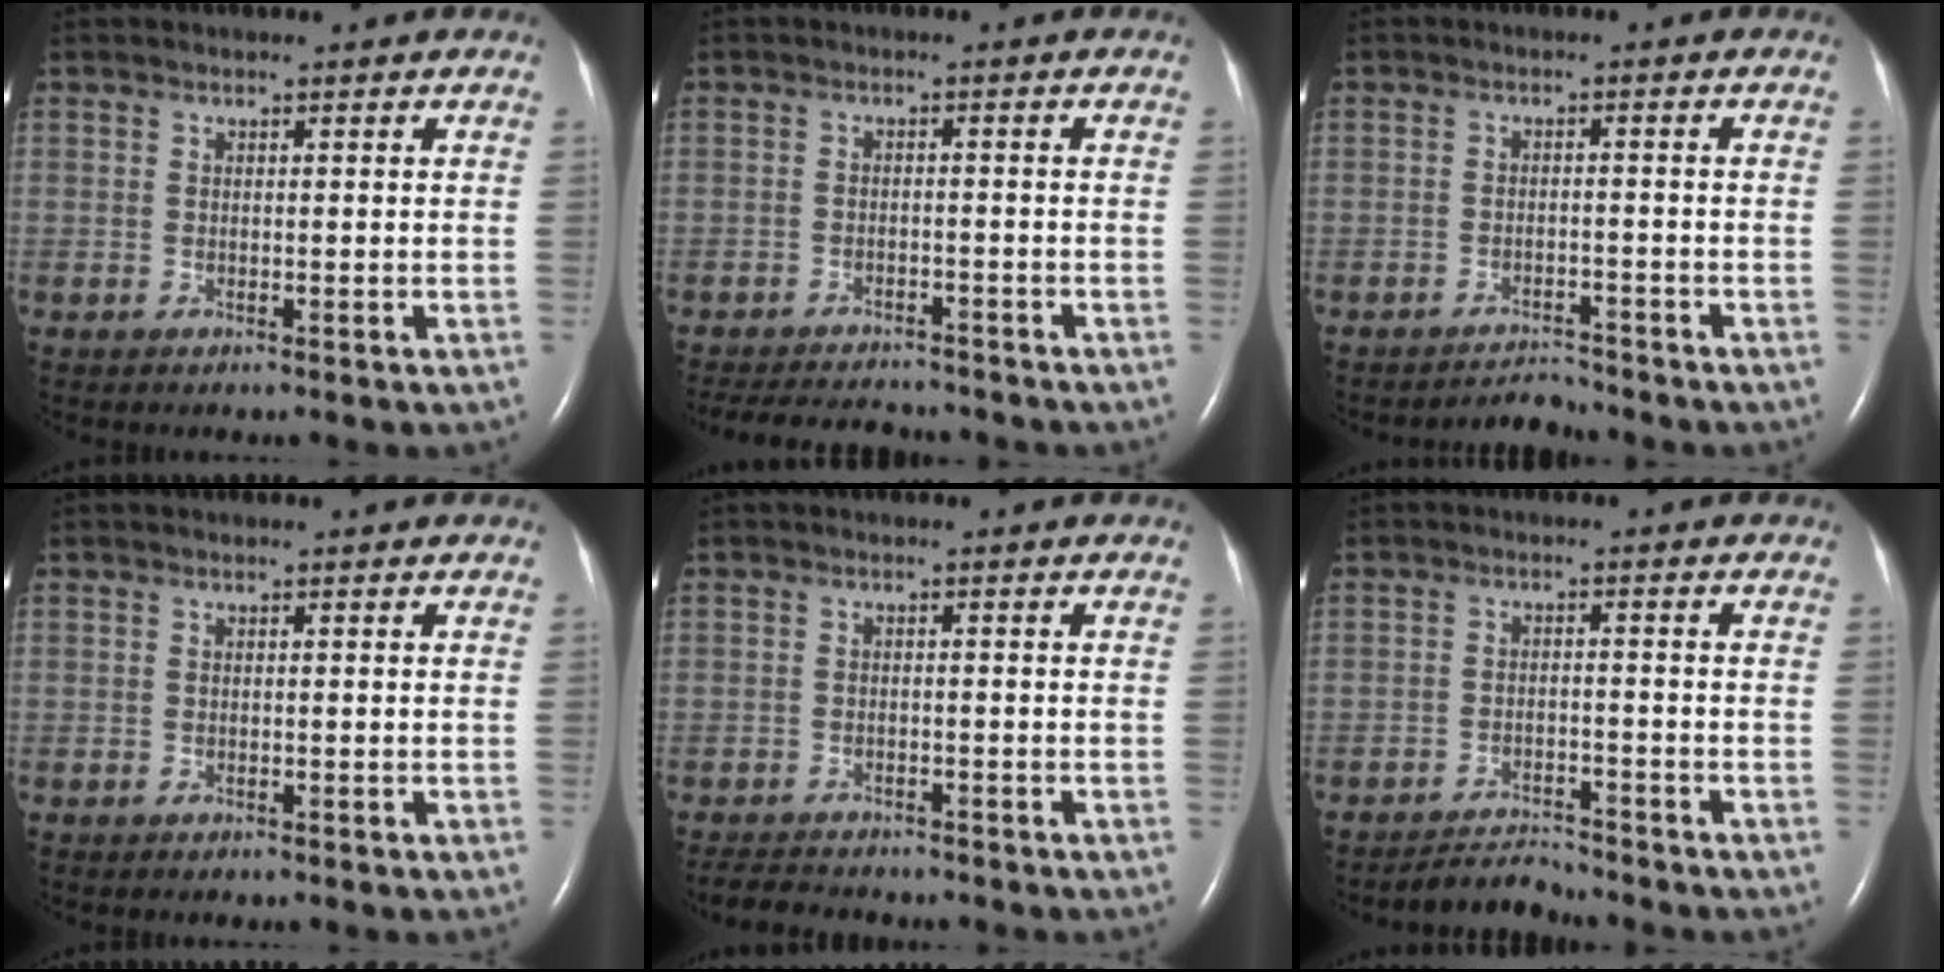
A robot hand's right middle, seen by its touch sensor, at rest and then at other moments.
{"total": 11.6, "force": [-10.6, 3.0, 3.7], "torque": [-0.078, -0.004, -0.145]}
{"total": 2.7, "force": [-2.6, -0.1, -0.7], "torque": [0.010, -0.011, -0.038]}
{"total": 0.0}
{"total": 6.2, "force": [-5.7, 1.6, 1.8], "torque": [-0.031, -0.010, -0.084]}
{"total": 3.6, "force": [-3.5, 0.0, -0.5], "torque": [0.002, -0.014, -0.058]}